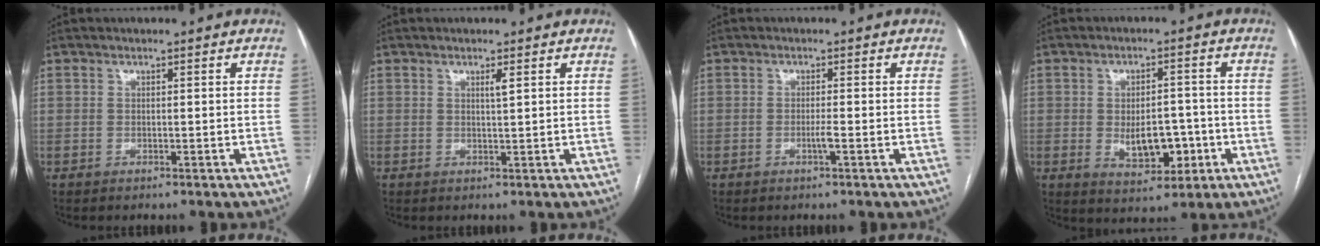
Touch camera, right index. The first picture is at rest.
{"total": 1.2, "force": [0.6, -0.1, 1.0], "torque": [-0.020, -0.003, 0.010]}
{"total": 1.3, "force": [-0.5, -0.2, 1.1], "torque": [-0.023, -0.001, -0.007]}
{"total": 7.4, "force": [-1.7, 4.0, 6.0], "torque": [-0.095, 0.003, -0.014]}